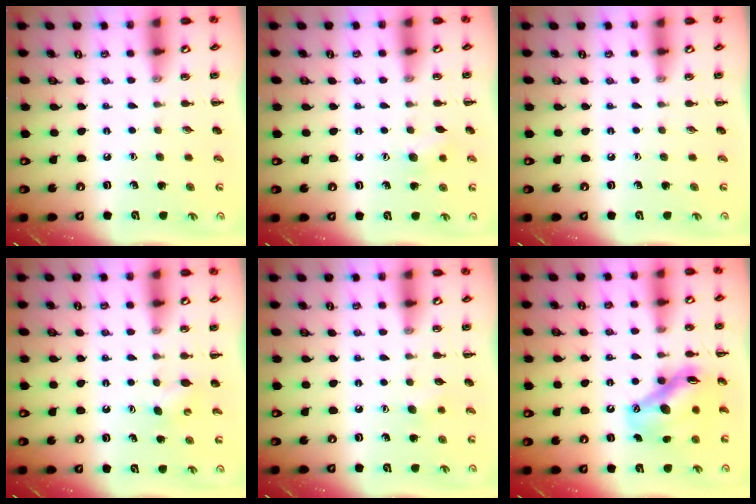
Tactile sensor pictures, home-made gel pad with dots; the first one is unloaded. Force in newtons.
{"total": 6.2, "press": 6.1, "slide": 1.1}
{"total": 0.0}
{"total": 2.9, "press": 2.9, "slide": 0.6}
{"total": 4.4, "press": 4.3, "slide": 1.0}
{"total": 12.6, "press": 12.2, "slide": 3.3}